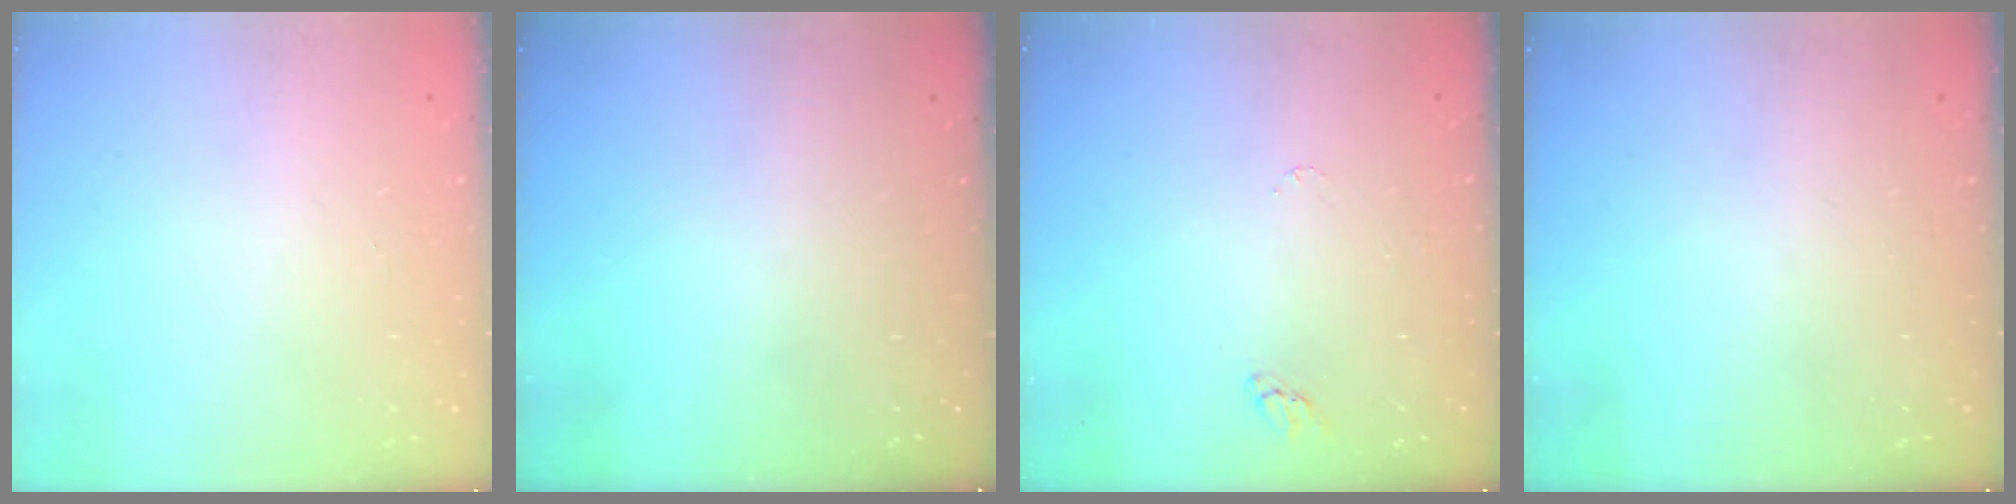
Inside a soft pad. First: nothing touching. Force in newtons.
{"total": 0.0}
{"total": 3.2, "press": 3.2, "slide": 0.3}
{"total": 0.0}